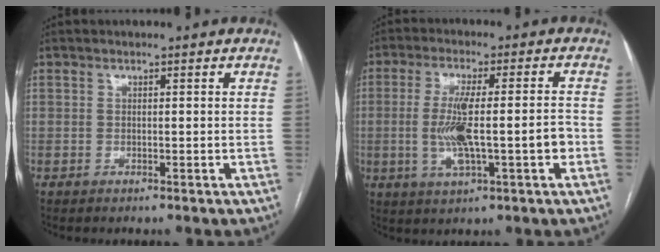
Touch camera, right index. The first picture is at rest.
{"total": 9.9, "force": [-1.8, 1.7, 9.6], "torque": [-0.181, 0.010, -0.024]}